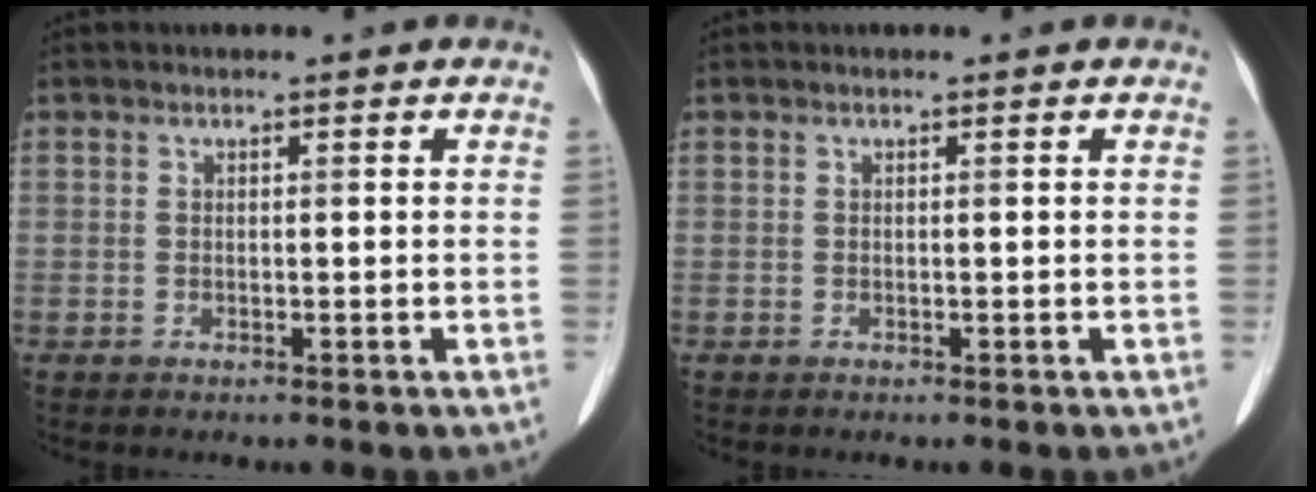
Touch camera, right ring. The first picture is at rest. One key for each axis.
{"total": 0.0}